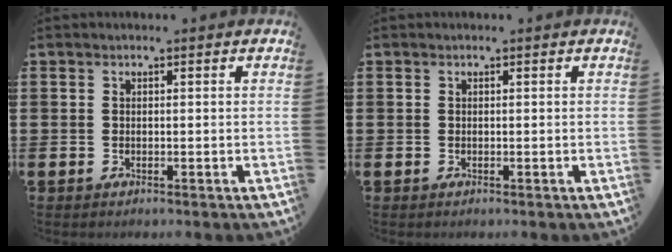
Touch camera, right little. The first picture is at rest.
{"total": 0.0}